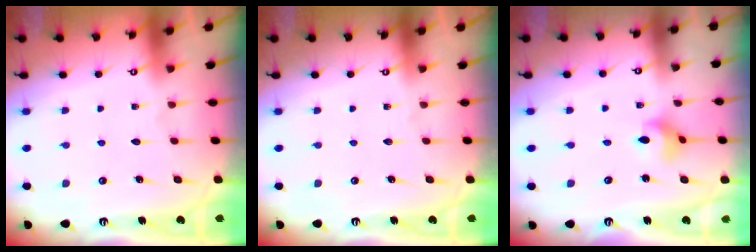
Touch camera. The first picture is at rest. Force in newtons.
{"total": 0.0}
{"total": 3.5, "press": 3.4, "slide": 0.8}